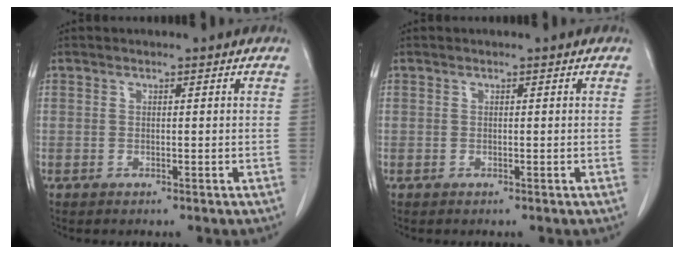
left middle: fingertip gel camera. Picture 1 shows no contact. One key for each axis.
{"total": 0.0}